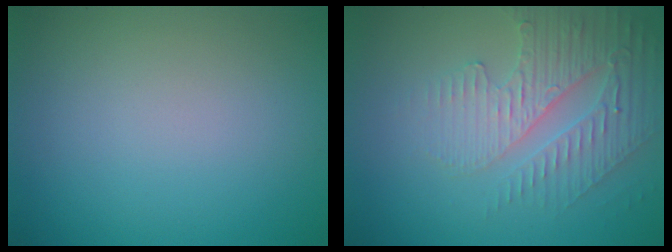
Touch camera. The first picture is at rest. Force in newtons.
{"total": 3.8, "press": 3.6, "slide": 1.3}